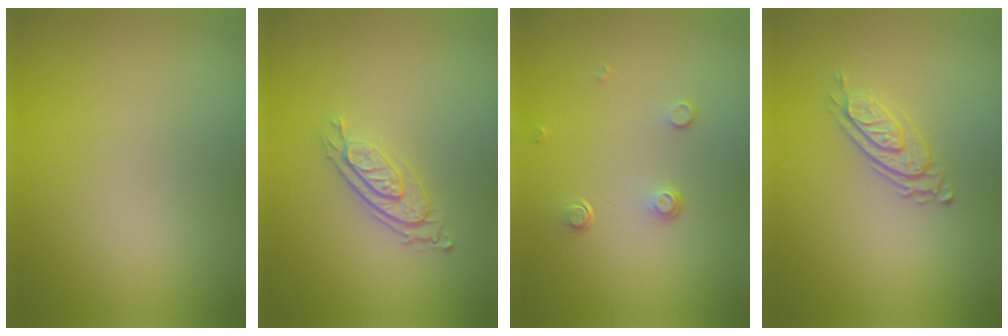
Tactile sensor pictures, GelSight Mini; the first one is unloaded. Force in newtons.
{"total": 2.9, "press": 2.1, "slide": 2.1}
{"total": 1.0, "press": 0.7, "slide": 0.8}
{"total": 2.8, "press": 2.0, "slide": 2.0}